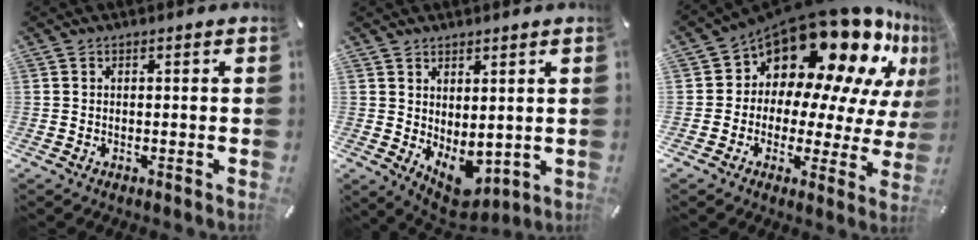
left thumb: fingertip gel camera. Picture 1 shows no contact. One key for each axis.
{"total": 4.6, "fx": 0.8, "fy": 3.7, "fz": 2.6, "tx": -0.030, "ty": -0.016, "tz": 0.019}
{"total": 18.8, "fx": 14.0, "fy": 9.0, "fz": 8.8, "tx": -0.151, "ty": -0.133, "tz": 0.244}